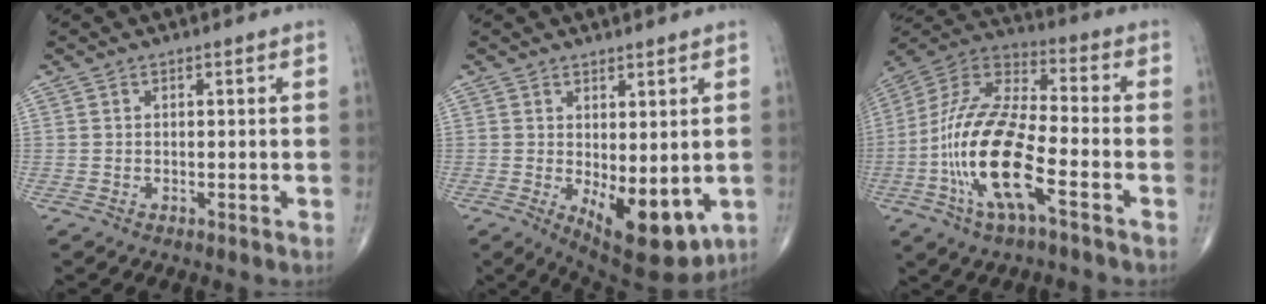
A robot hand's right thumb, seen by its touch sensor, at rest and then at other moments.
{"total": 11.5, "force": [-2.1, 5.2, 10.1], "torque": [-0.126, -0.023, -0.012]}
{"total": 19.6, "force": [-6.3, 6.6, 17.3], "torque": [-0.362, 0.029, -0.120]}